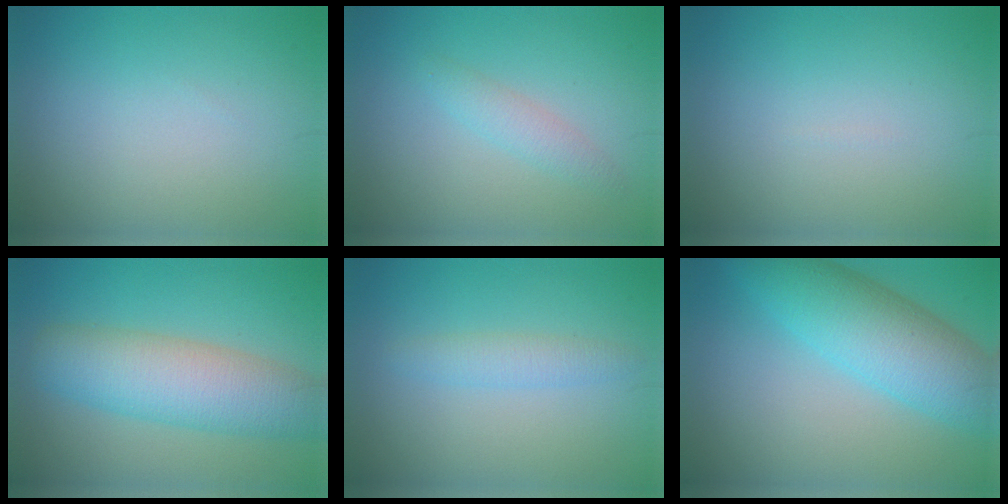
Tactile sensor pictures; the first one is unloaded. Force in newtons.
{"total": 1.7, "press": 1.7, "slide": 0.1}
{"total": 0.0}
{"total": 7.3, "press": 7.3, "slide": 0.4}
{"total": 1.8, "press": 1.8, "slide": 0.2}
{"total": 7.6, "press": 7.6, "slide": 0.3}